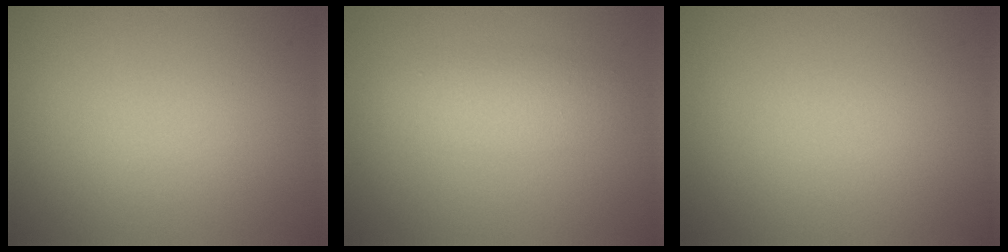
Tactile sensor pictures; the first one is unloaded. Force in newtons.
{"total": 2.8, "press": 2.8, "slide": 0.1}
{"total": 0.0}